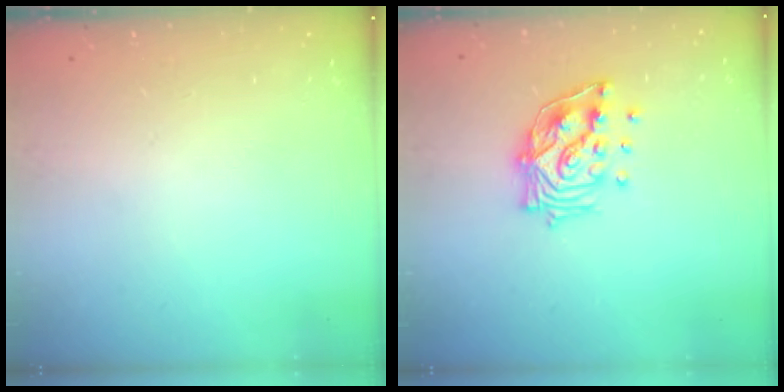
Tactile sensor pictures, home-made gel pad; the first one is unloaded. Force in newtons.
{"total": 14.2, "press": 14.1, "slide": 1.9}